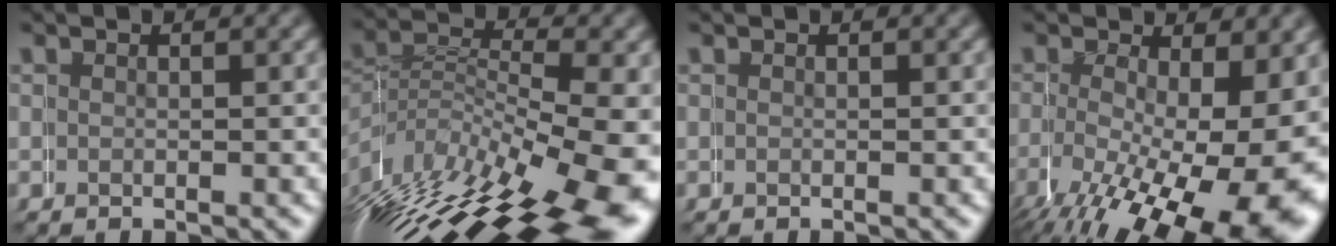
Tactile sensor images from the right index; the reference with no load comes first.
{"total": 11.5, "force": [-4.7, 6.2, 8.4], "torque": [-0.149, -0.036, -0.052]}
{"total": 0.0}
{"total": 9.9, "force": [-2.4, 4.4, 8.6], "torque": [-0.119, -0.040, -0.009]}